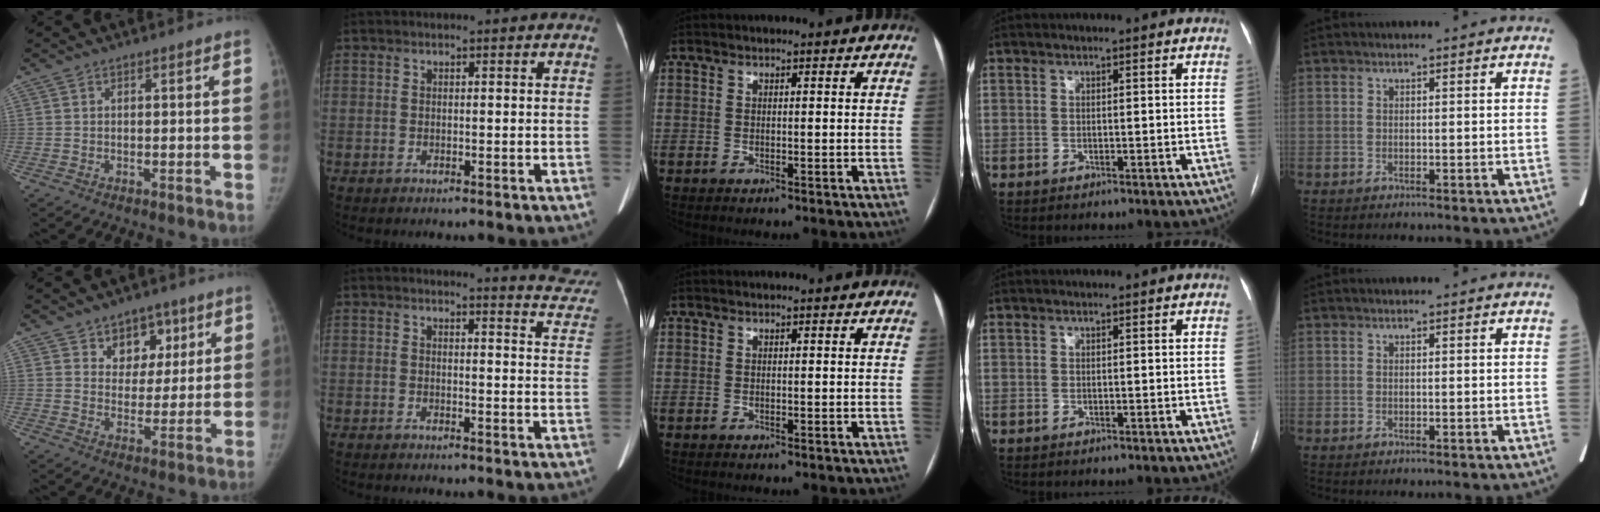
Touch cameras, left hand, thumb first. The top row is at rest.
{"thumb": {"total": 8.1, "force": [4.4, 6.2, 2.6], "torque": [0.008, -0.017, 0.069]}, "index": {"total": 8.0, "force": [8.0, 0.2, 0.9], "torque": [0.005, -0.063, 0.060]}}